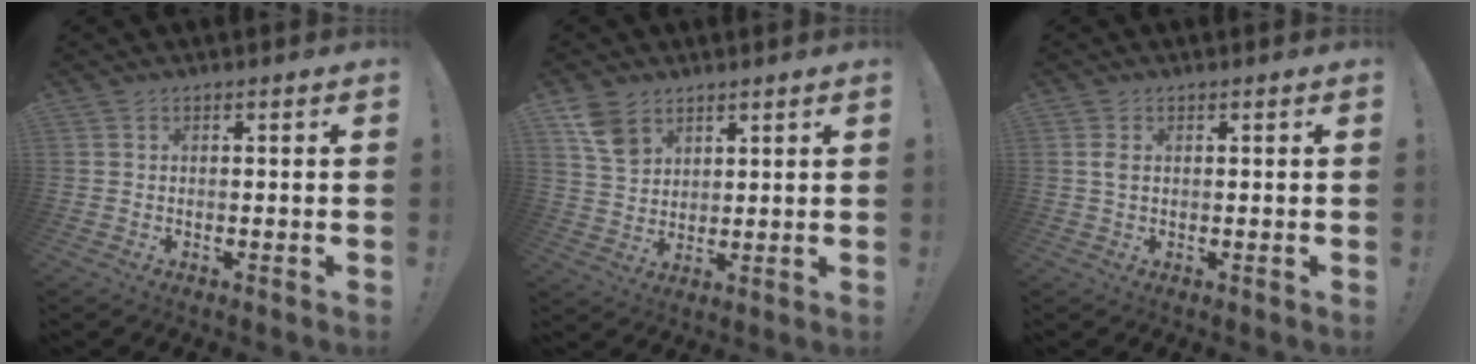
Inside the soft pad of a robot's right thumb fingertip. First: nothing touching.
{"total": 8.4, "force": [5.1, 5.6, 3.7], "torque": [-0.064, -0.019, 0.103]}
{"total": 1.6, "force": [0.2, 0.8, 1.4], "torque": [-0.038, 0.007, 0.005]}